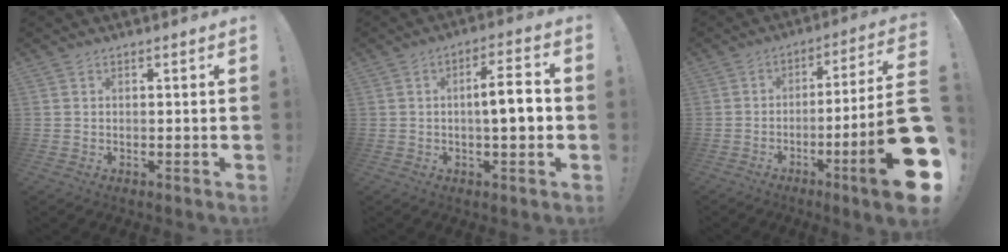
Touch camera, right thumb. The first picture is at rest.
{"total": 8.5, "force": [-0.7, 1.5, 8.4], "torque": [-0.127, 0.006, -0.017]}
{"total": 20.2, "force": [-6.8, 1.6, 19.0], "torque": [-0.298, 0.026, -0.106]}